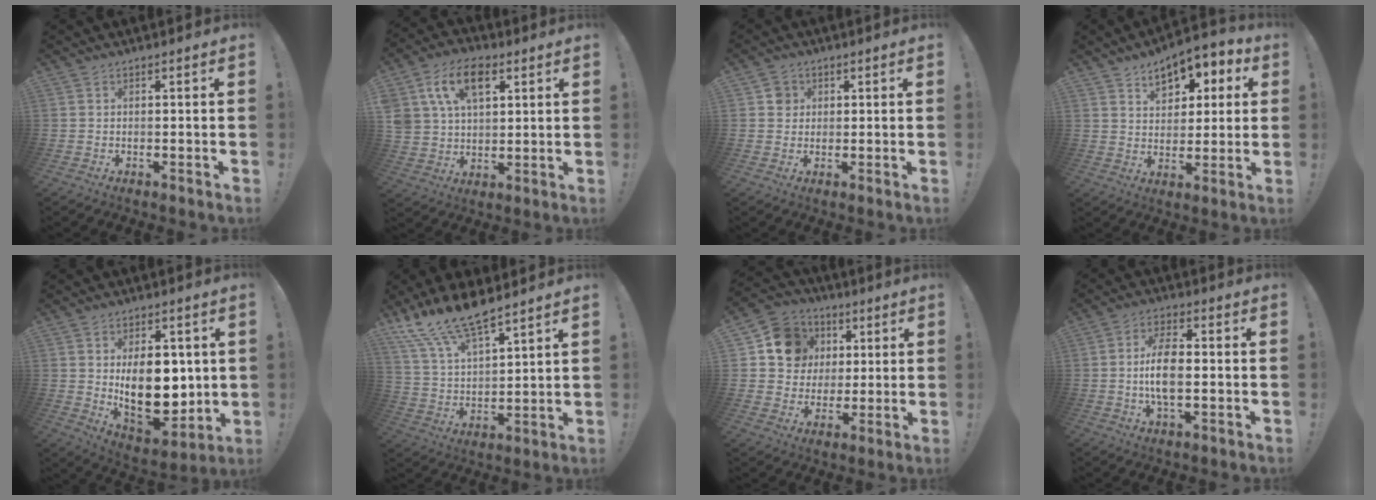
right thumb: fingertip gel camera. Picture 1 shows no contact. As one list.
[{"total": 14.0, "force": [6.3, 9.3, 8.4], "torque": [-0.140, -0.010, 0.120]}, {"total": 3.7, "force": [0.9, 3.4, 0.8], "torque": [-0.002, 0.002, 0.015]}, {"total": 9.9, "force": [5.5, 6.5, 5.0], "torque": [-0.068, -0.029, 0.101]}, {"total": 17.3, "force": [2.1, 10.8, 13.4], "torque": [-0.202, -0.029, 0.044]}, {"total": 14.8, "force": [11.8, 4.5, 7.8], "torque": [-0.159, -0.075, 0.218]}, {"total": 13.3, "force": [4.0, 11.9, 4.6], "torque": [-0.052, -0.011, 0.083]}, {"total": 9.6, "force": [-1.0, 4.3, 8.6], "torque": [-0.171, 0.004, -0.019]}]